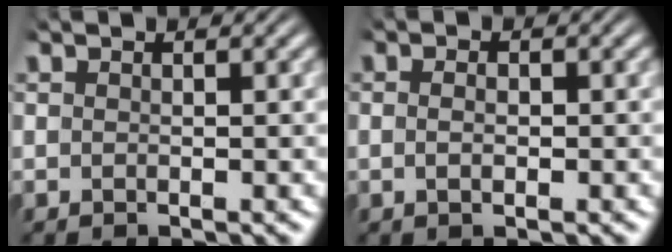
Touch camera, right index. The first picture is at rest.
{"total": 1.3, "force": [-0.4, 0.3, 1.2], "torque": [-0.022, -0.005, -0.006]}